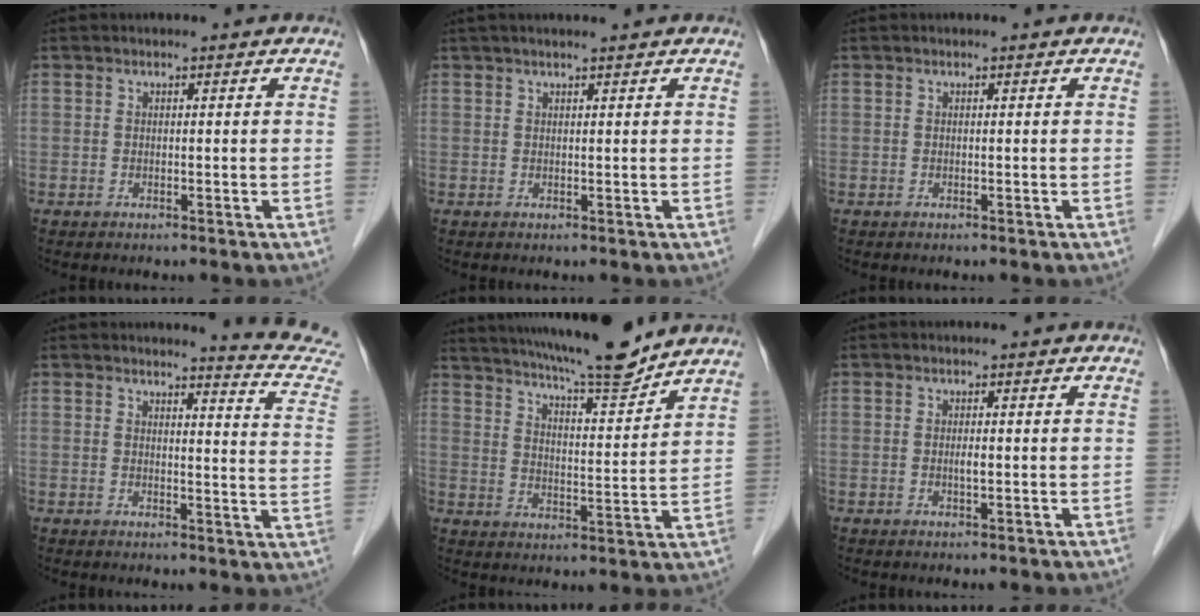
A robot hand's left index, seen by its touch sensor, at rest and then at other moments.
{"total": 5.0, "force": [4.2, 0.1, 2.7], "torque": [-0.038, 0.032, 0.063]}
{"total": 0.0}
{"total": 9.8, "force": [9.7, -1.5, 0.4], "torque": [-0.011, -0.101, 0.089]}
{"total": 14.9, "force": [13.3, 0.5, 6.7], "torque": [-0.114, -0.003, 0.200]}
{"total": 0.9, "force": [0.0, 0.1, 0.9], "torque": [-0.018, -0.002, -0.001]}